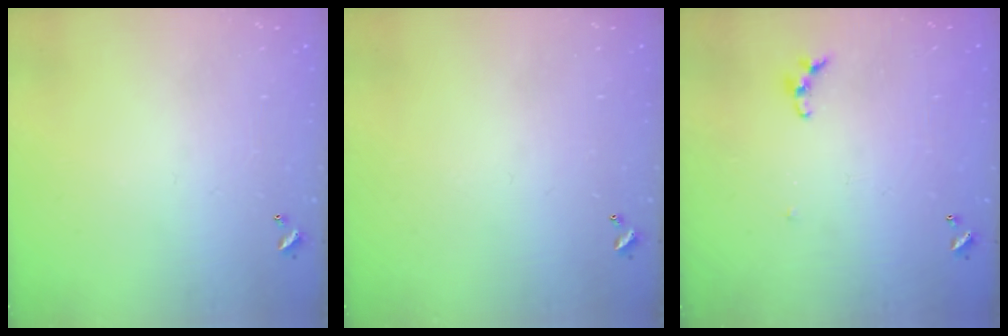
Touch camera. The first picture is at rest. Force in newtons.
{"total": 0.0}
{"total": 4.6, "press": 4.5, "slide": 0.7}